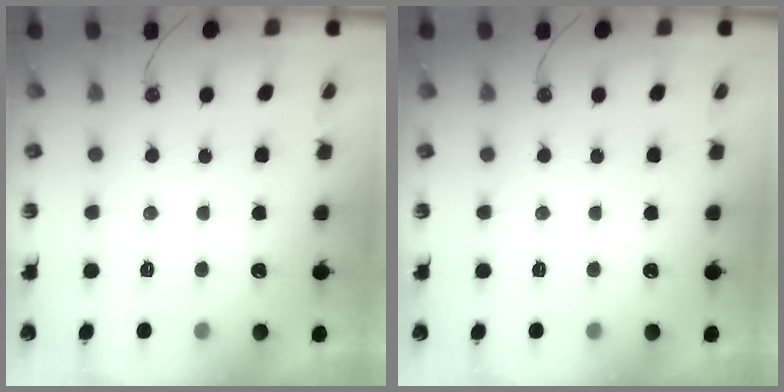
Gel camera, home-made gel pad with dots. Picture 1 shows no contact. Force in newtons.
{"total": 0.0}